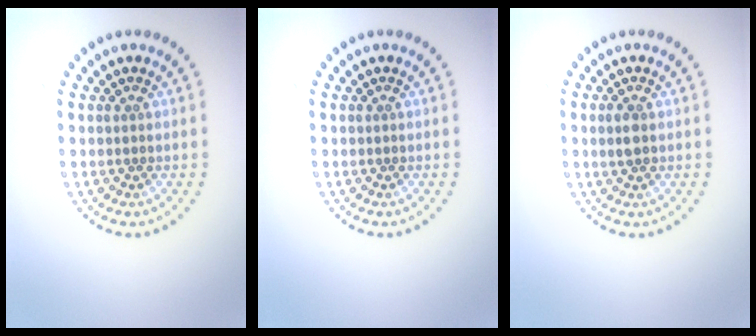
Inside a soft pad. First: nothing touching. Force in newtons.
{"total": 0.0}
{"total": 1.5, "press": 1.5, "slide": 0.2}